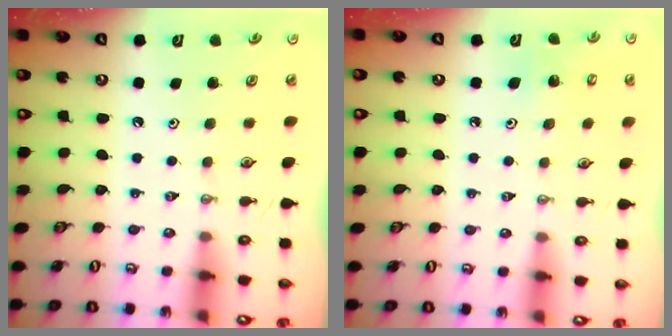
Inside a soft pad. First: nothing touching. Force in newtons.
{"total": 6.4, "press": 6.3, "slide": 0.6}